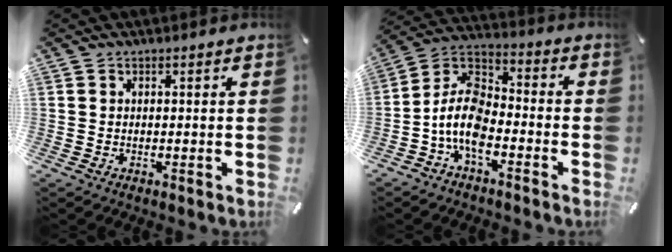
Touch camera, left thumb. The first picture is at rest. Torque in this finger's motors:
{"motor_torque": [-0.09, 1.00, 0.96, 0.48, 0.33]}